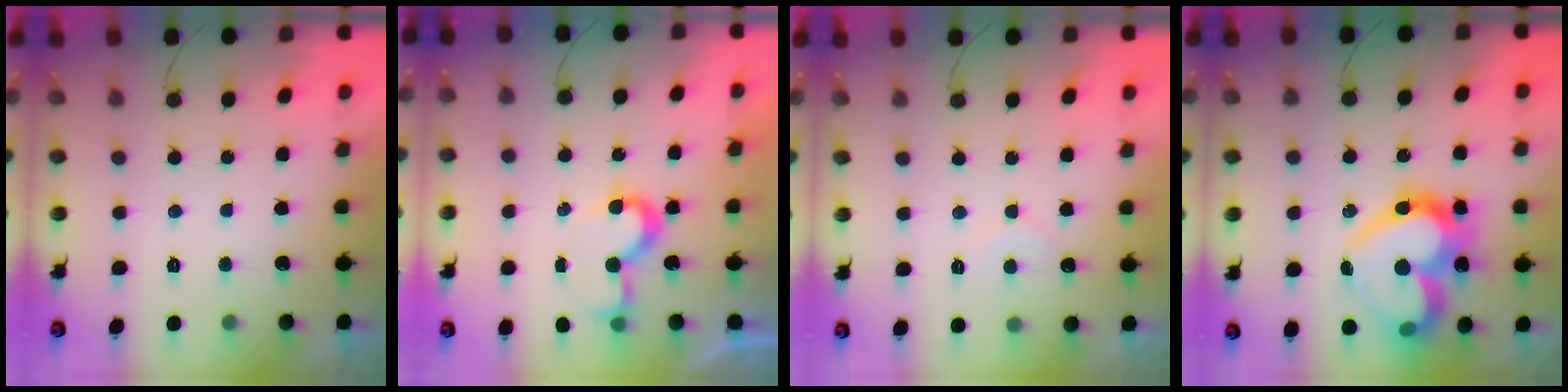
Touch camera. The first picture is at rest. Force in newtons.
{"total": 6.9, "press": 6.9, "slide": 0.1}
{"total": 4.4, "press": 4.4, "slide": 0.3}
{"total": 23.8, "press": 23.7, "slide": 2.0}